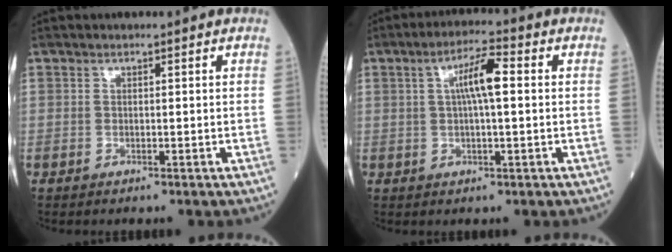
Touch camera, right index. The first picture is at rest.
{"total": 6.2, "force": [1.0, 0.8, 6.0], "torque": [-0.108, 0.015, 0.016]}